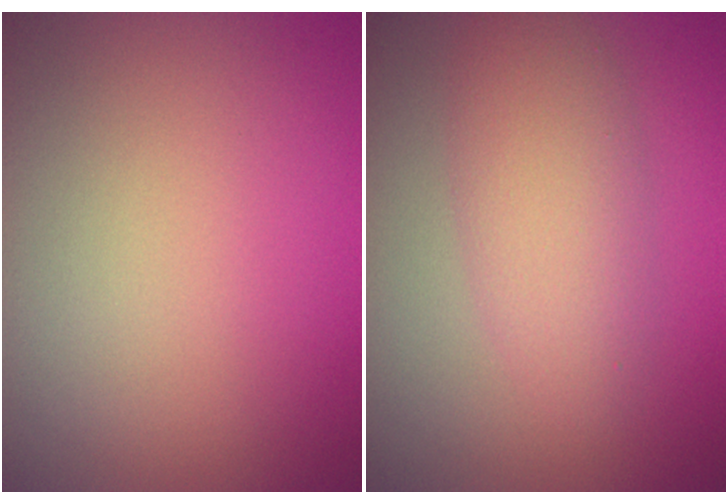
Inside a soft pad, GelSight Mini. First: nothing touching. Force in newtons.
{"total": 3.9, "press": 3.9, "slide": 0.3}